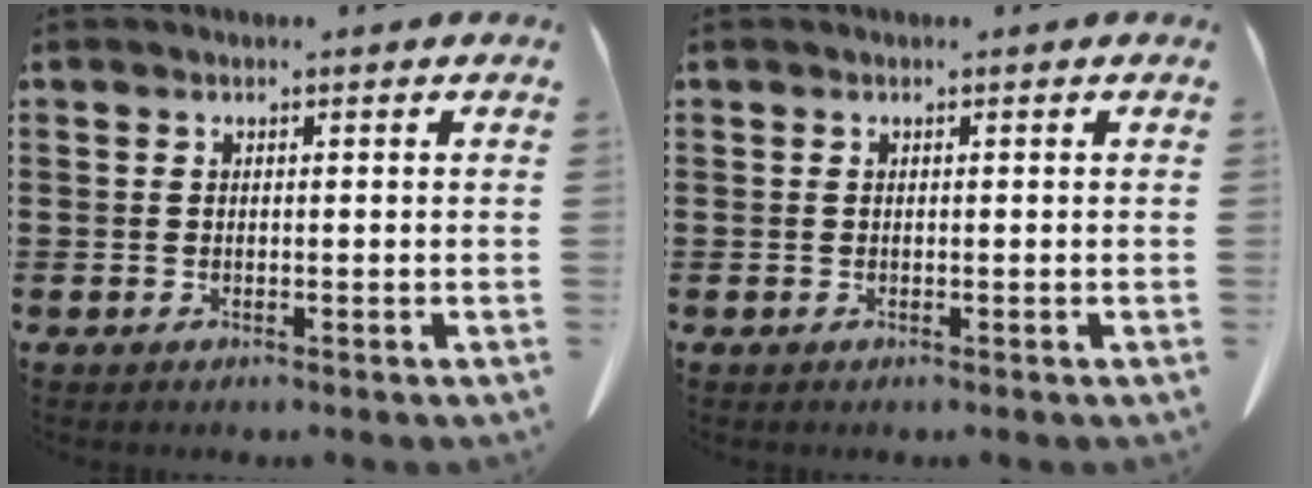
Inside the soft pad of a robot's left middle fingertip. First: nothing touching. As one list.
[{"total": 0.0}]